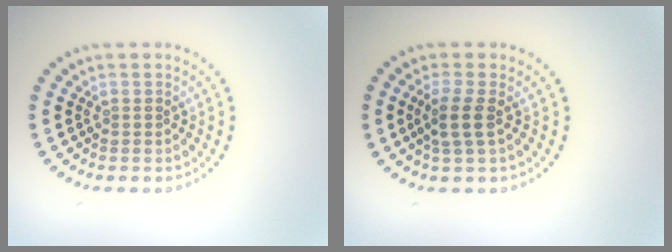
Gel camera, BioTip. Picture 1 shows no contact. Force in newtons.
{"total": 2.2, "press": 1.9, "slide": 1.2}